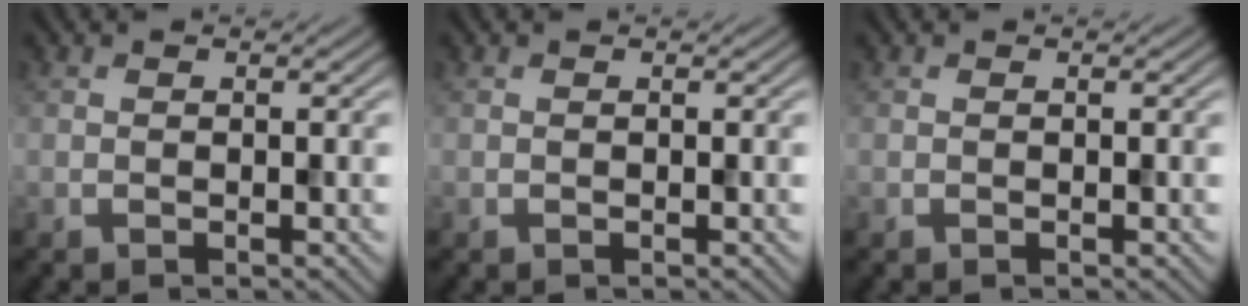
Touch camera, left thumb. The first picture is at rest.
{"total": 0.0}
{"total": 0.0}